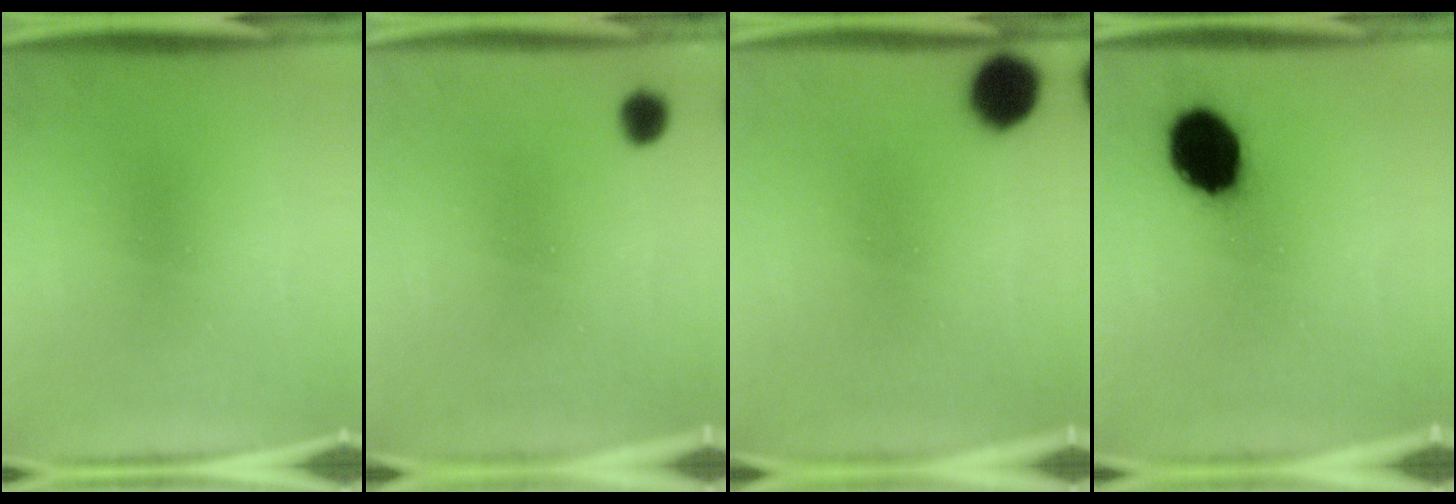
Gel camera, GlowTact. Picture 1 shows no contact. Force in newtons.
{"total": 2.2}
{"total": 7.4}
{"total": 14.2}